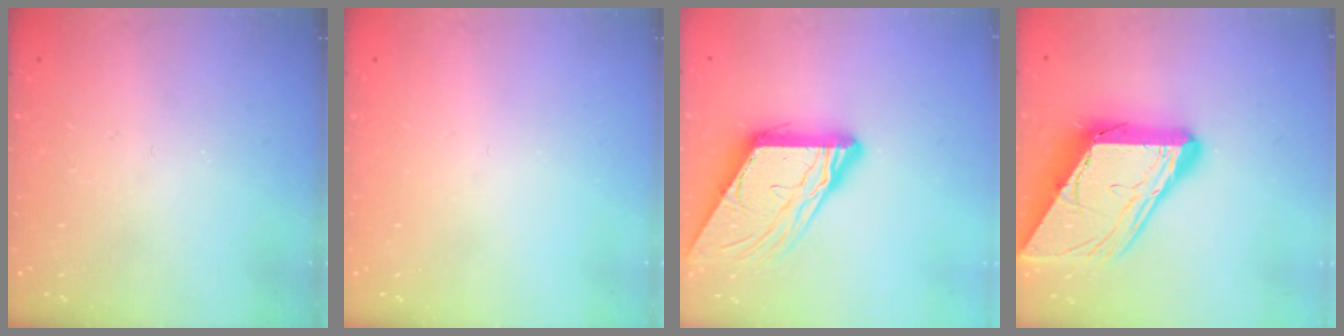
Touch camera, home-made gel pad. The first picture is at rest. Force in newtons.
{"total": 0.0}
{"total": 13.1, "press": 13.1, "slide": 1.3}
{"total": 17.5, "press": 17.4, "slide": 1.7}